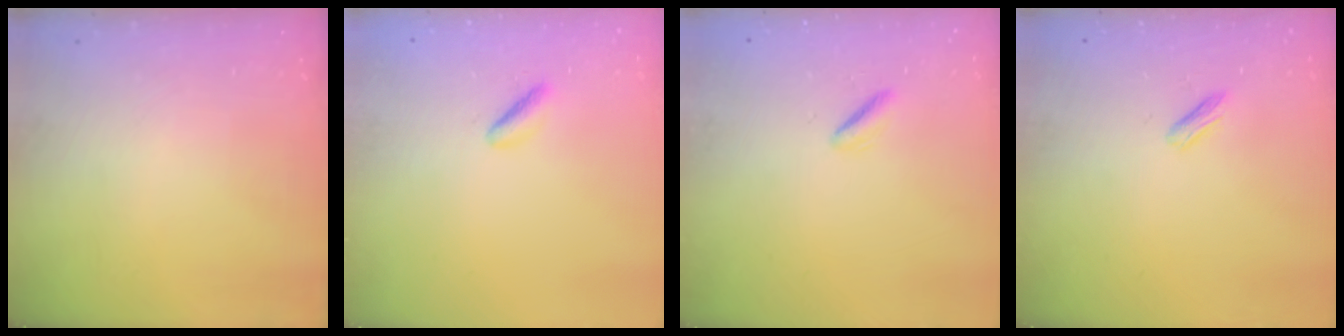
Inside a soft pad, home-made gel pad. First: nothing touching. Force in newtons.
{"total": 2.4, "press": 2.2, "slide": 1.0}
{"total": 0.8, "press": 0.4, "slide": 0.7}
{"total": 2.4, "press": 2.3, "slide": 0.8}